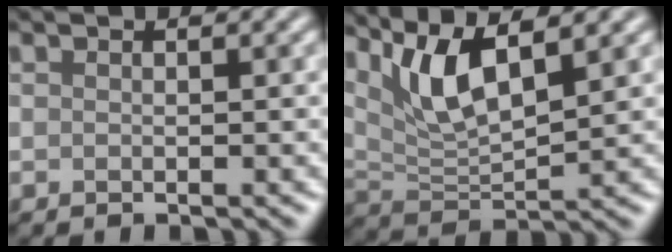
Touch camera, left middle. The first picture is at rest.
{"total": 5.8, "force": [3.3, 1.6, 4.5], "torque": [-0.096, 0.000, 0.065]}